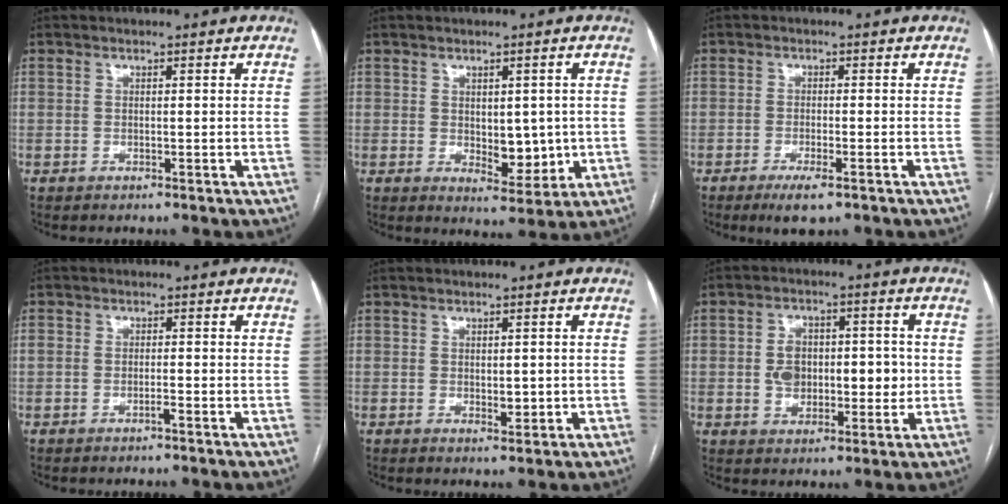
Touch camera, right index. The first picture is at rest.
{"total": 6.0, "force": [-0.2, 3.1, 5.1], "torque": [-0.065, -0.003, 0.011]}
{"total": 4.1, "force": [-2.5, 0.8, 3.2], "torque": [-0.056, -0.007, -0.039]}
{"total": 1.4, "force": [-0.7, 0.5, 1.1], "torque": [-0.020, 0.004, -0.010]}
{"total": 2.2, "force": [-0.1, 1.1, 1.9], "torque": [-0.028, -0.005, 0.004]}
{"total": 8.8, "force": [-0.1, 5.7, 6.8], "torque": [-0.103, 0.020, 0.006]}